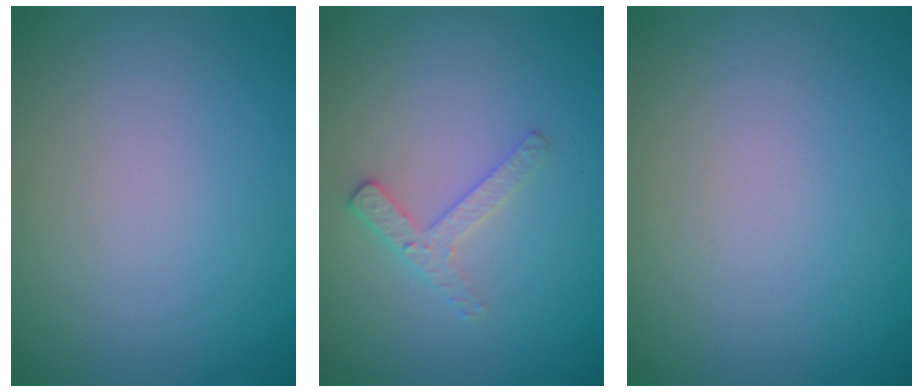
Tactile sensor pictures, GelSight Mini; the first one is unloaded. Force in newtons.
{"total": 1.9, "press": 1.8, "slide": 0.4}
{"total": 0.0}